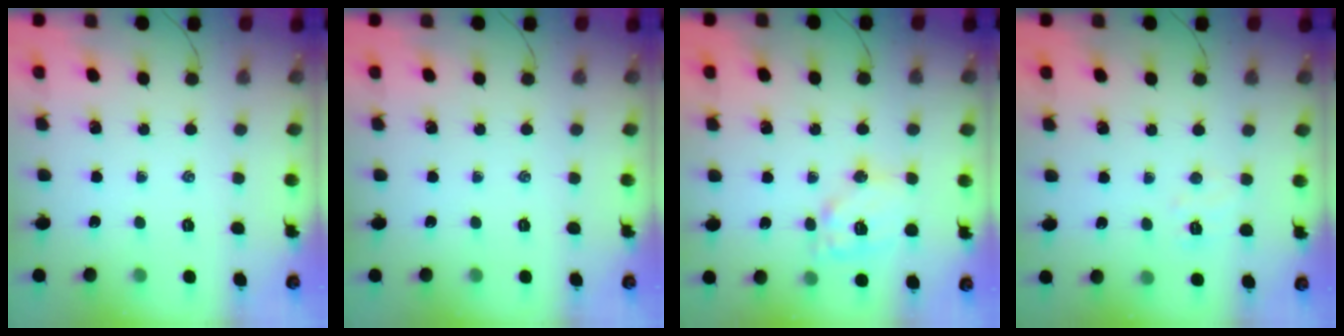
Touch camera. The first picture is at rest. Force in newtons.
{"total": 0.0}
{"total": 13.4, "press": 13.3, "slide": 1.9}
{"total": 4.0, "press": 3.9, "slide": 1.1}